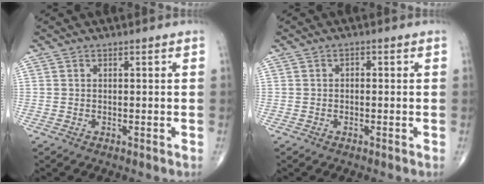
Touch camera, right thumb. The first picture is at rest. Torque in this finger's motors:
{"motor_torque": [-0.36, 0.18, 0.22, 0.04, 0.00]}